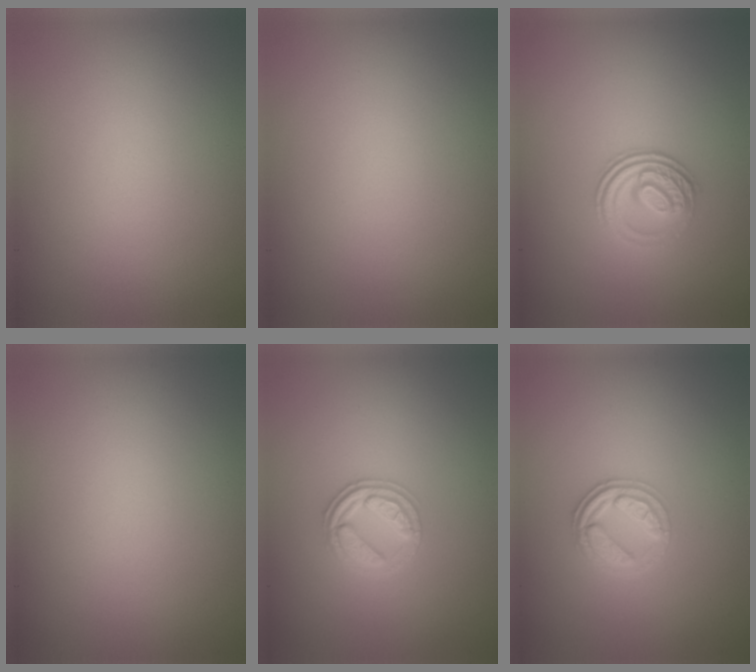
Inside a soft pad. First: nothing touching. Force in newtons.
{"total": 0.0}
{"total": 3.3, "press": 2.4, "slide": 2.2}
{"total": 0.0}
{"total": 2.7, "press": 2.7, "slide": 0.5}
{"total": 2.6, "press": 2.6, "slide": 0.6}